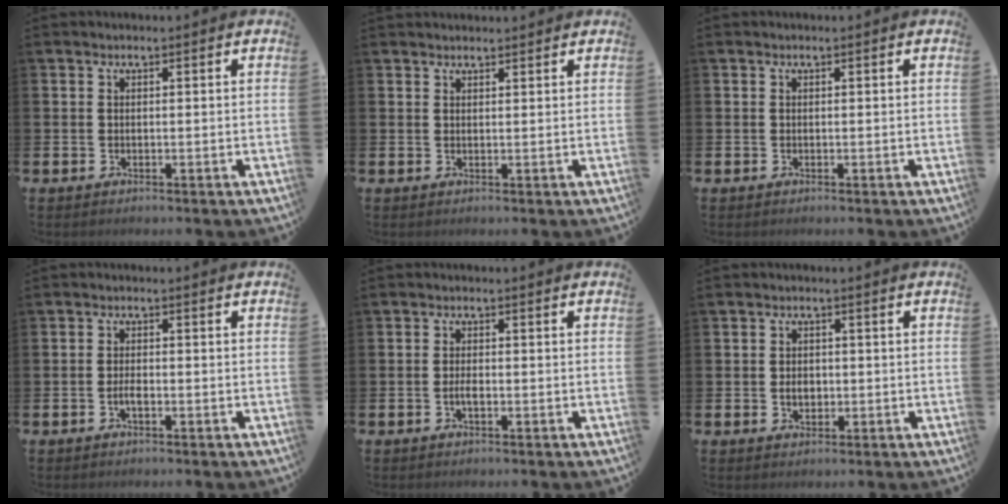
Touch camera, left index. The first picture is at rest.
{"total": 1.4, "force": [1.4, 0.3, 0.1], "torque": [0.004, -0.002, 0.024]}
{"total": 0.0}
{"total": 1.7, "force": [-0.6, 0.6, 1.4], "torque": [-0.033, 0.003, -0.011]}
{"total": 1.6, "force": [-0.5, 0.6, 1.4], "torque": [-0.023, 0.000, -0.011]}
{"total": 2.4, "force": [-0.2, 1.7, 1.6], "torque": [-0.013, -0.001, -0.011]}